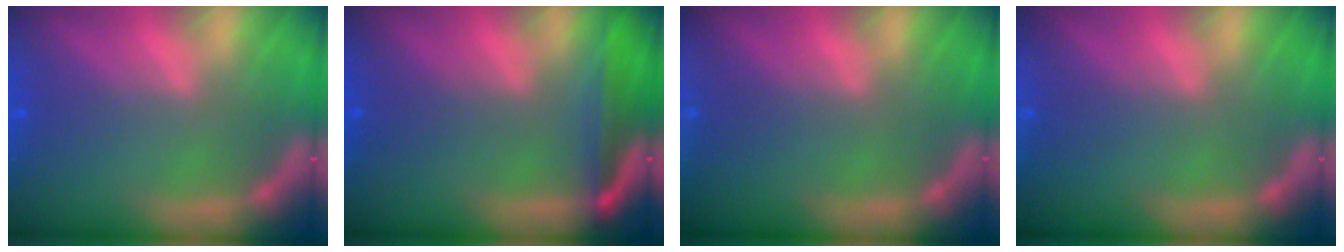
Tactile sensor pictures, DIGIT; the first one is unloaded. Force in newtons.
{"total": 4.5}
{"total": 1.9}
{"total": 0.9}